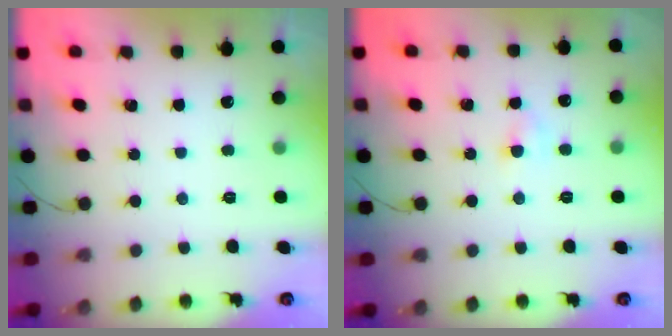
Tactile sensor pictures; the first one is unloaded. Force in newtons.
{"total": 3.0, "press": 2.8, "slide": 1.2}